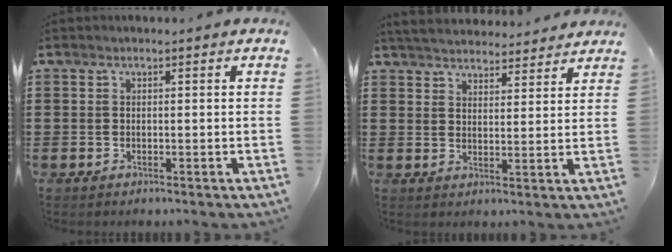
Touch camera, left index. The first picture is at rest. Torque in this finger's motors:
{"motor_torque": [1.33, -0.81, 0.39, 0.15]}